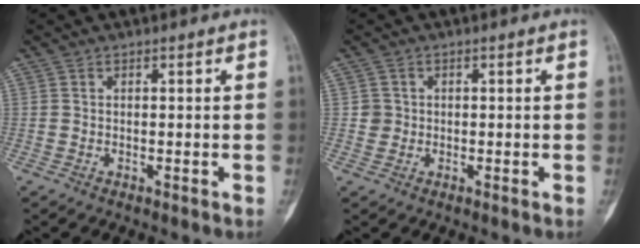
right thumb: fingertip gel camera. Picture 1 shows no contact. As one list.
[{"total": 1.8, "force": [0.3, 1.8, 0.1], "torque": [0.014, 0.004, 0.002]}]